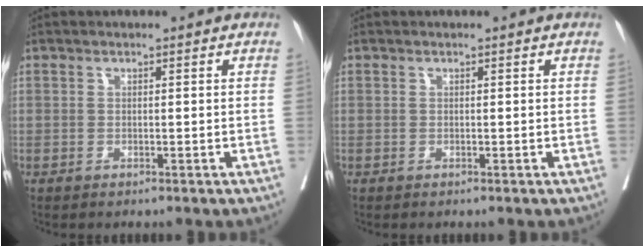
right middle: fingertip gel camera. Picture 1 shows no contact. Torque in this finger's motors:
{"motor_torque": [-0.03, 0.10, 0.00, 0.00]}